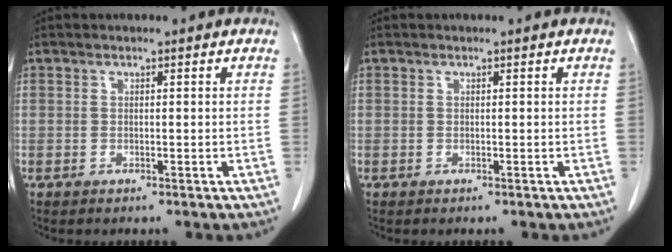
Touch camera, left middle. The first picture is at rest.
{"total": 0.0}